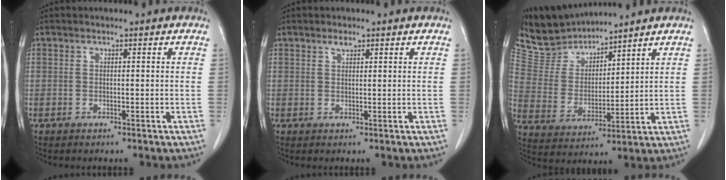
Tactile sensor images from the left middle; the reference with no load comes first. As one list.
[{"total": 1.1, "force": [0.8, 0.4, 0.6], "torque": [-0.016, -0.003, 0.014]}, {"total": 9.0, "force": [8.8, 1.7, 0.2], "torque": [-0.023, 0.008, 0.191]}]